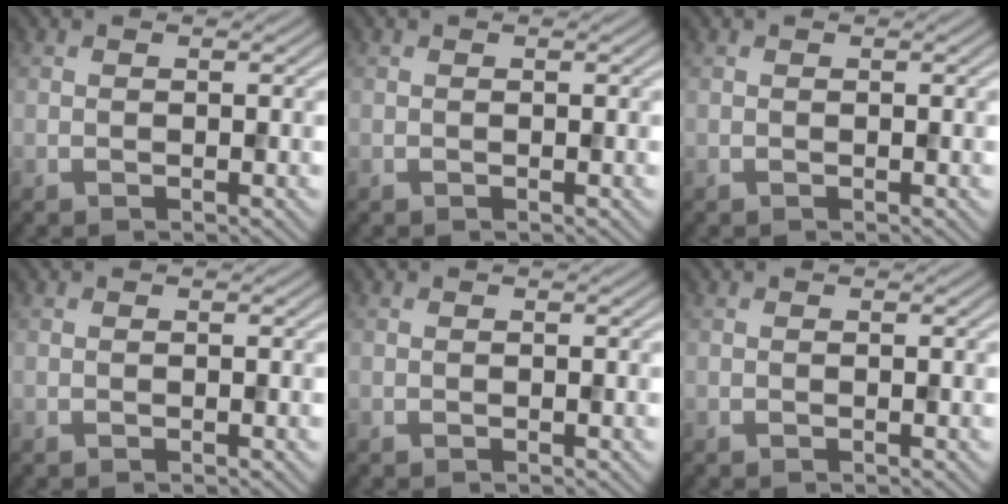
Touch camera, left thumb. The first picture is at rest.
{"total": 0.0}
{"total": 0.0}
{"total": 0.0}
{"total": 0.0}
{"total": 0.0}